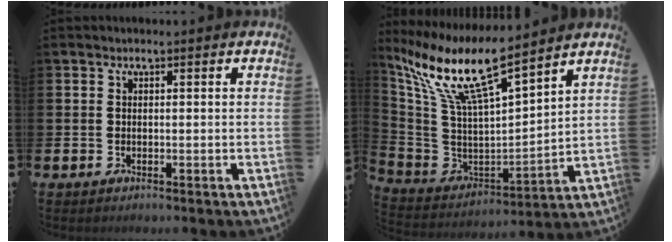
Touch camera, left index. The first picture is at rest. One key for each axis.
{"total": 11.7, "fx": 9.0, "fy": 2.0, "fz": 7.1, "tx": -0.175, "ty": -0.058, "tz": 0.153}